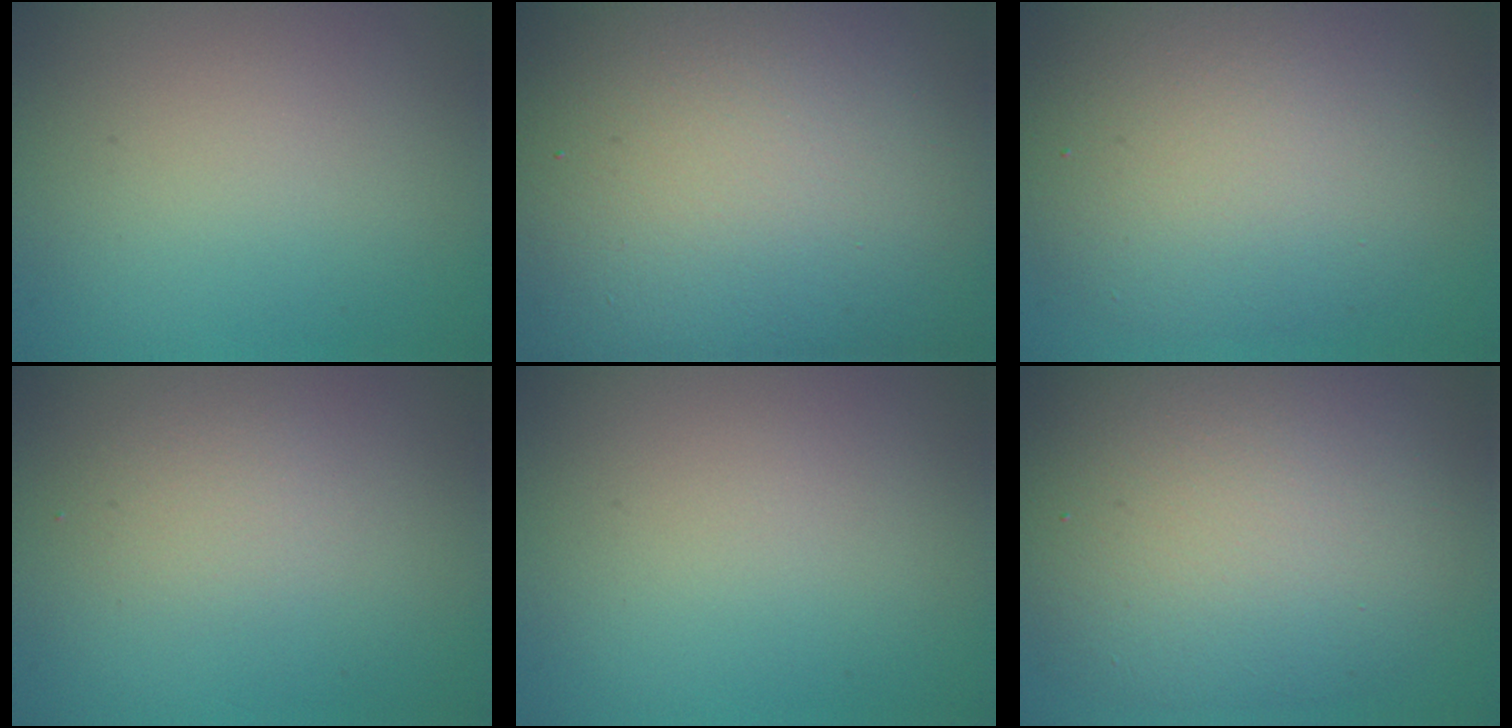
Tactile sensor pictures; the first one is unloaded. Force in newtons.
{"total": 23.8, "press": 23.8, "slide": 1.2}
{"total": 7.9, "press": 7.9, "slide": 0.4}
{"total": 1.5, "press": 1.4, "slide": 0.1}
{"total": 1.6, "press": 1.6, "slide": 0.0}
{"total": 10.2, "press": 10.2, "slide": 0.5}